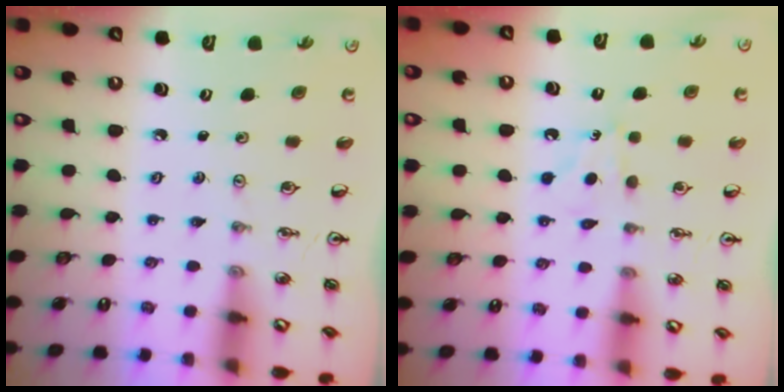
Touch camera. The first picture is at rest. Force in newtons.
{"total": 6.4, "press": 6.4, "slide": 0.8}